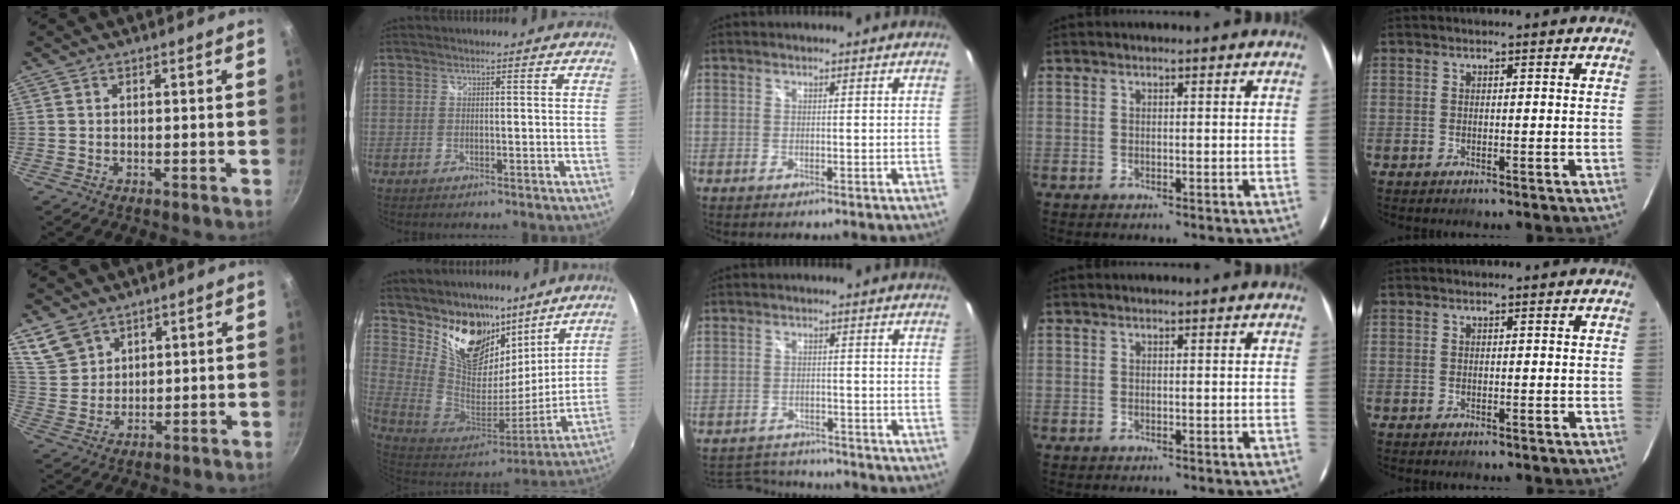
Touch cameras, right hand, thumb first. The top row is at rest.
{"thumb": {"total": 7.3, "force": [5.0, 4.9, 2.3], "torque": [-0.023, -0.014, 0.108]}, "index": {"total": 23.2, "force": [14.9, 14.1, 10.9], "torque": [-0.243, 0.003, 0.279]}, "middle": {"total": 8.6, "force": [-8.0, 2.6, 1.6], "torque": [-0.049, 0.009, -0.121]}}